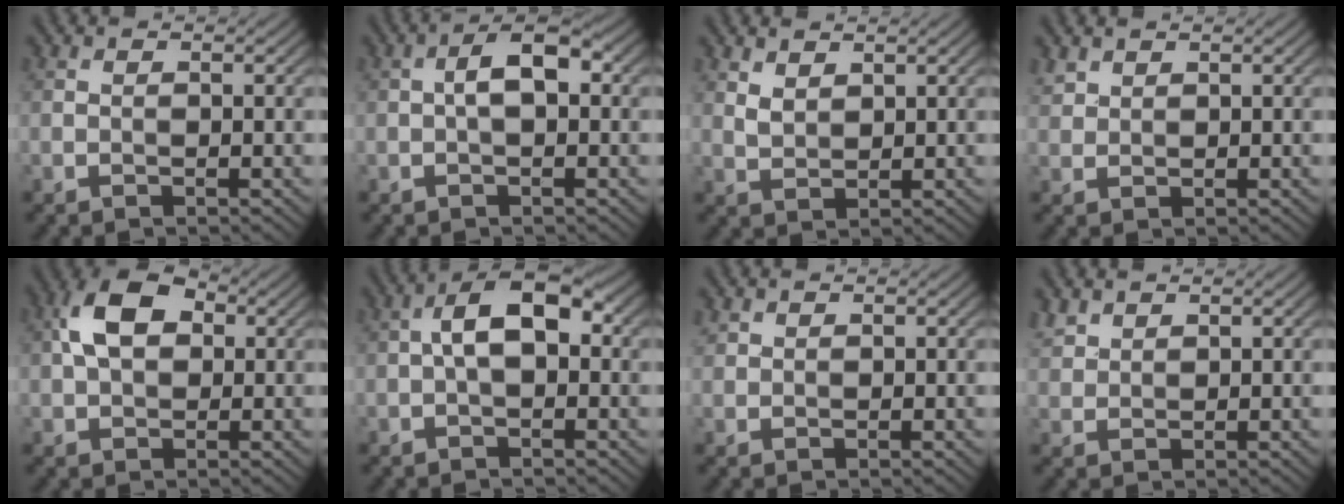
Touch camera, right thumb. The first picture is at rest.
{"total": 4.1, "force": [0.1, 1.9, 3.7], "torque": [-0.065, 0.012, -0.003]}
{"total": 2.4, "force": [1.8, 1.1, 1.1], "torque": [-0.030, -0.001, 0.043]}
{"total": 1.7, "force": [1.4, 0.9, 0.4], "torque": [-0.016, 0.003, 0.034]}
{"total": 7.1, "force": [1.3, 4.6, 5.2], "torque": [-0.108, 0.017, 0.016]}
{"total": 5.9, "force": [0.2, 3.0, 5.1], "torque": [-0.089, 0.014, -0.003]}
{"total": 1.1, "force": [0.8, 0.7, 0.2], "torque": [-0.007, 0.003, 0.021]}
{"total": 2.3, "force": [1.8, 1.1, 0.8], "torque": [-0.023, 0.006, 0.046]}